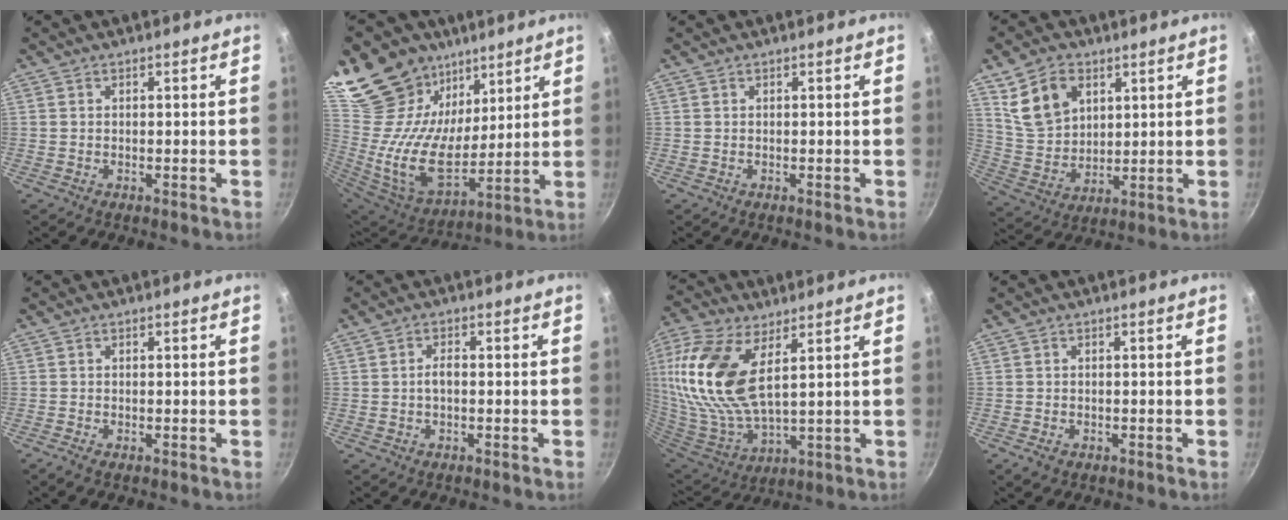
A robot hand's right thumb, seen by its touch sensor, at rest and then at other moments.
{"total": 23.6, "force": [15.2, 14.7, 10.6], "torque": [-0.193, -0.096, 0.281]}
{"total": 0.0}
{"total": 11.6, "force": [5.1, 8.1, 6.6], "torque": [-0.096, -0.019, 0.113]}
{"total": 1.0, "force": [-0.6, 0.3, 0.7], "torque": [-0.018, 0.001, -0.014]}
{"total": 2.2, "force": [-0.2, 1.1, 1.9], "torque": [-0.031, 0.011, -0.005]}
{"total": 18.6, "force": [6.3, 8.7, 15.2], "torque": [-0.314, -0.025, 0.127]}
{"total": 2.0, "force": [-0.9, 1.4, 1.1], "torque": [-0.018, 0.002, -0.012]}